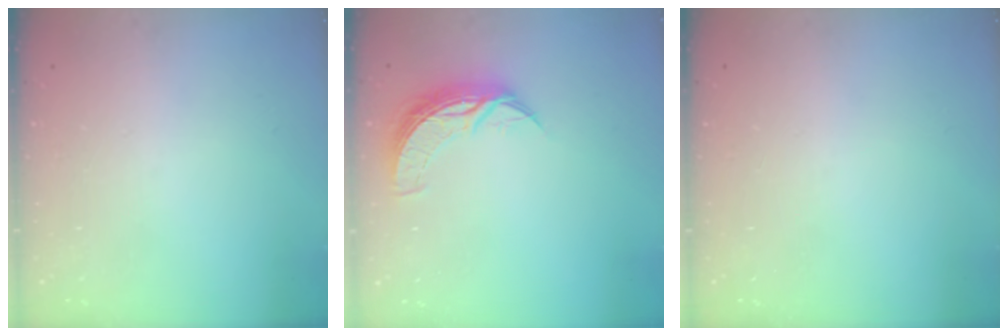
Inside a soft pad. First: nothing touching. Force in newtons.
{"total": 8.2, "press": 8.2, "slide": 0.7}
{"total": 0.0}